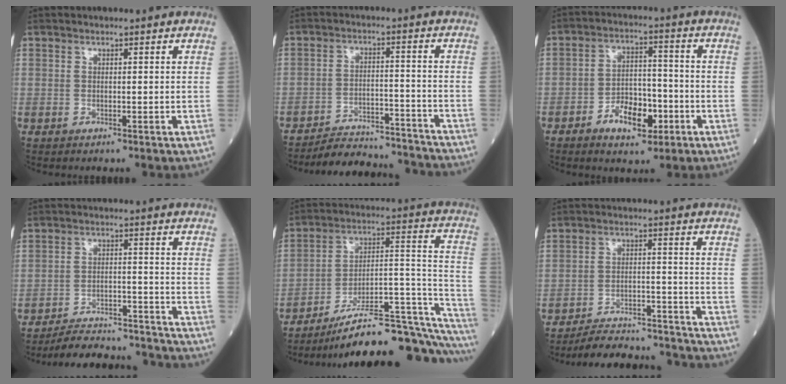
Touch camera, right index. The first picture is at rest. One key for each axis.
{"total": 13.6, "fx": -13.2, "fy": 1.9, "fz": 2.6, "tx": -0.031, "ty": 0.014, "tz": -0.186}
{"total": 7.7, "fx": -3.7, "fy": 3.9, "fz": 5.5, "tx": -0.097, "ty": 0.014, "tz": -0.060}
{"total": 15.1, "fx": -14.6, "fy": 1.9, "fz": 3.4, "tx": -0.048, "ty": 0.011, "tz": -0.202}
{"total": 25.0, "fx": -19.4, "fy": 4.4, "fz": 15.1, "tx": -0.137, "ty": 0.034, "tz": -0.283}
{"total": 15.3, "fx": -14.8, "fy": 1.9, "fz": 3.4, "tx": -0.050, "ty": 0.012, "tz": -0.205}